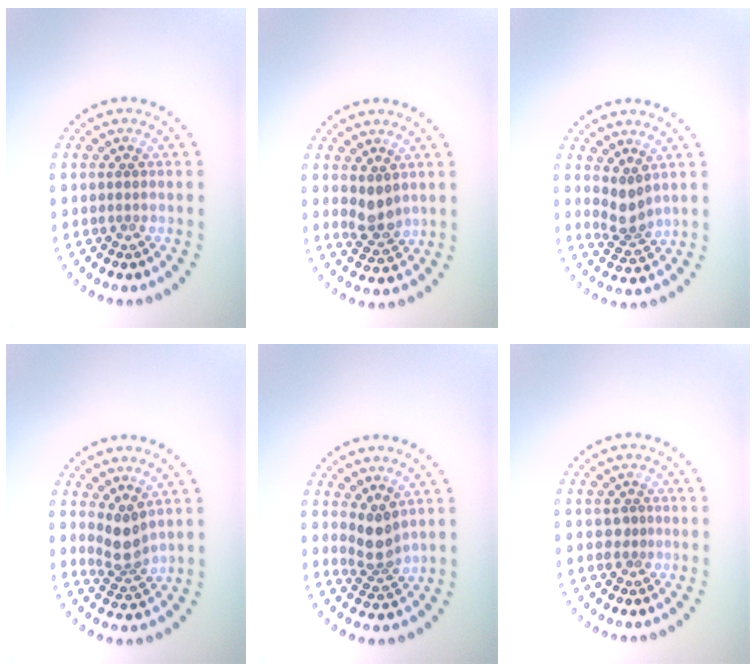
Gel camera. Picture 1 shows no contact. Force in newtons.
{"total": 2.5, "press": 2.3, "slide": 1.0}
{"total": 2.4, "press": 1.9, "slide": 1.6}
{"total": 2.8, "press": 2.2, "slide": 1.8}
{"total": 2.7, "press": 2.1, "slide": 1.8}
{"total": 0.7, "press": 0.4, "slide": 0.6}